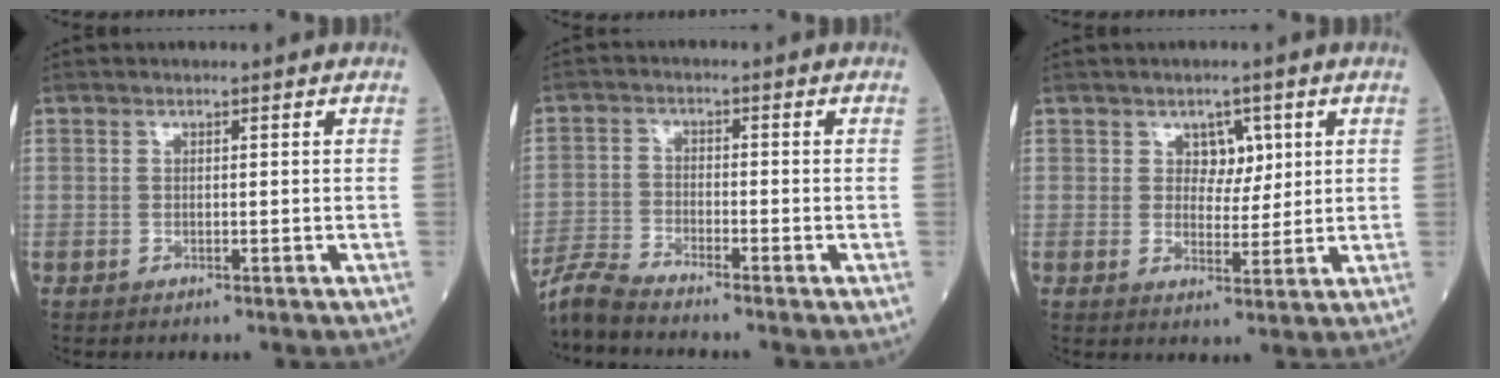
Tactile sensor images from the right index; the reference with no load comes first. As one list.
[{"total": 4.9, "force": [-4.8, -0.6, 0.9], "torque": [-0.019, -0.020, -0.099]}, {"total": 3.7, "force": [1.6, 2.6, 2.2], "torque": [-0.022, 0.004, 0.025]}]